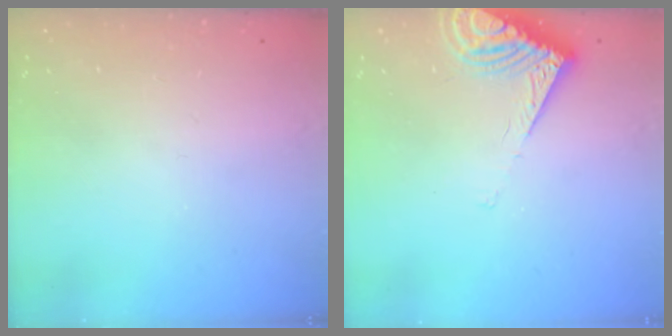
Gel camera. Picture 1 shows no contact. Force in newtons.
{"total": 9.5, "press": 9.5, "slide": 1.0}